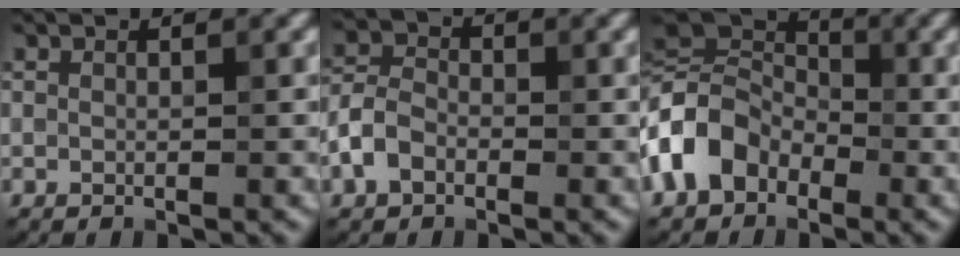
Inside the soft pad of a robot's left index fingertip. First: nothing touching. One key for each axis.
{"total": 3.0, "fx": -1.4, "fy": 2.0, "fz": 1.7, "tx": -0.038, "ty": 0.014, "tz": -0.037}
{"total": 6.9, "fx": -2.0, "fy": 5.2, "fz": 4.1, "tx": -0.084, "ty": 0.015, "tz": -0.060}